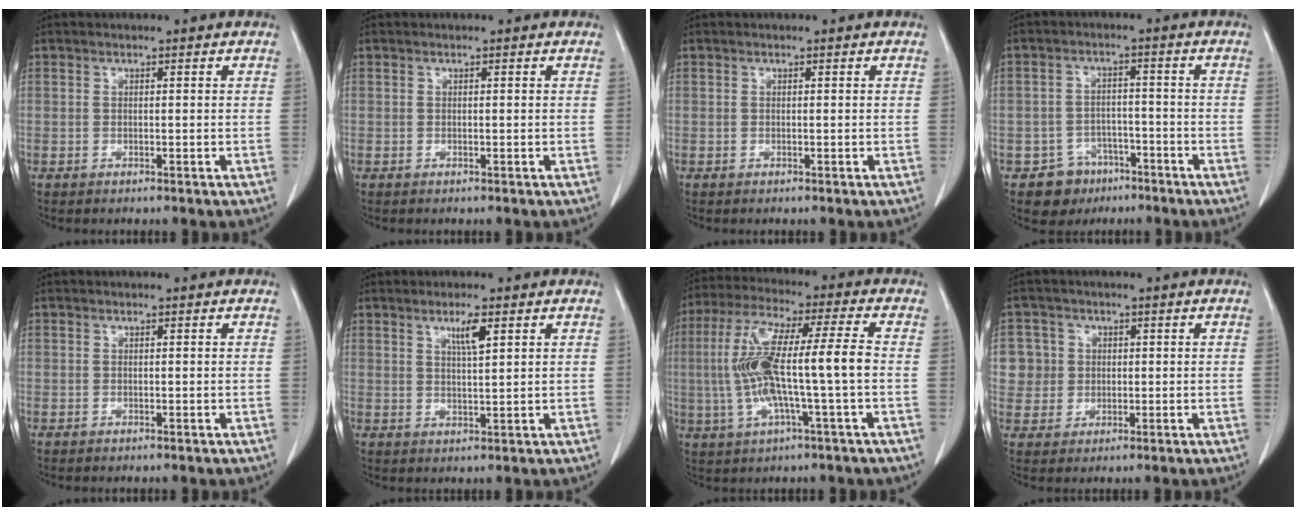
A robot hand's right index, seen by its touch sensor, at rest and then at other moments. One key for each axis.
{"total": 0.0}
{"total": 0.0}
{"total": 6.0, "fx": -3.6, "fy": 4.8, "fz": 0.3, "tx": 0.001, "ty": 0.012, "tz": -0.051}
{"total": 0.0}
{"total": 3.4, "fx": 1.8, "fy": 0.2, "fz": 2.9, "tx": -0.053, "ty": -0.004, "tz": 0.033}
{"total": 13.7, "fx": -1.1, "fy": 0.9, "fz": 13.6, "tx": -0.275, "ty": 0.021, "tz": -0.024}
{"total": 6.1, "fx": 1.2, "fy": 6.0, "fz": 0.3, "tx": -0.001, "ty": 0.017, "tz": 0.026}